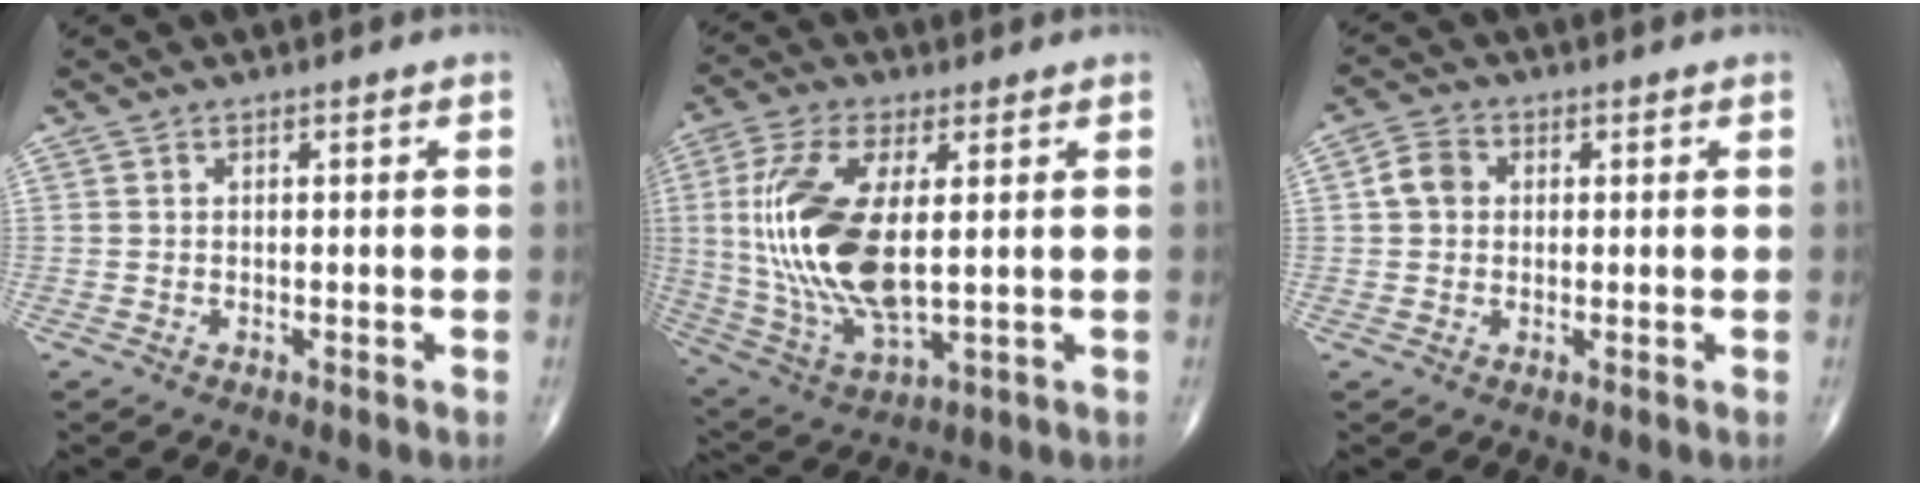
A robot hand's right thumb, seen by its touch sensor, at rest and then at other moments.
{"total": 19.1, "force": [1.6, 8.3, 17.1], "torque": [-0.371, -0.016, 0.038]}
{"total": 4.3, "force": [0.5, 3.6, 2.3], "torque": [-0.036, 0.011, 0.004]}